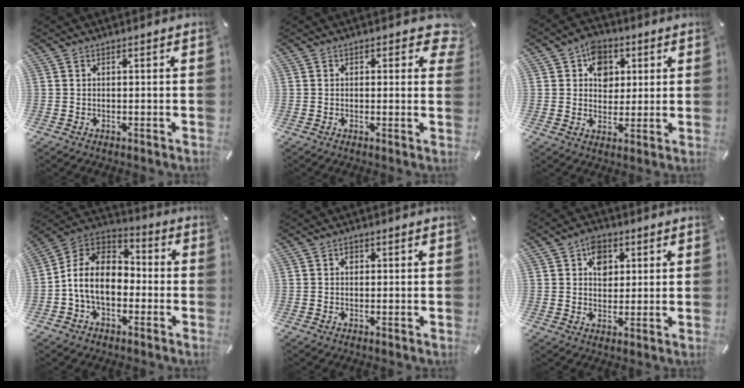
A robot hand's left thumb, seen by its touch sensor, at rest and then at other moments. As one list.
[{"total": 3.0, "force": [1.1, 1.9, 2.1], "torque": [-0.012, -0.003, 0.013]}, {"total": 7.8, "force": [2.2, 6.6, 3.6], "torque": [-0.039, 0.001, 0.033]}, {"total": 11.4, "force": [-3.6, 8.1, 7.1], "torque": [-0.167, 0.020, -0.074]}, {"total": 1.0, "force": [0.1, 0.8, 0.4], "torque": [-0.009, 0.005, 0.001]}, {"total": 6.1, "force": [1.8, 4.8, 3.2], "torque": [-0.032, -0.004, 0.025]}]